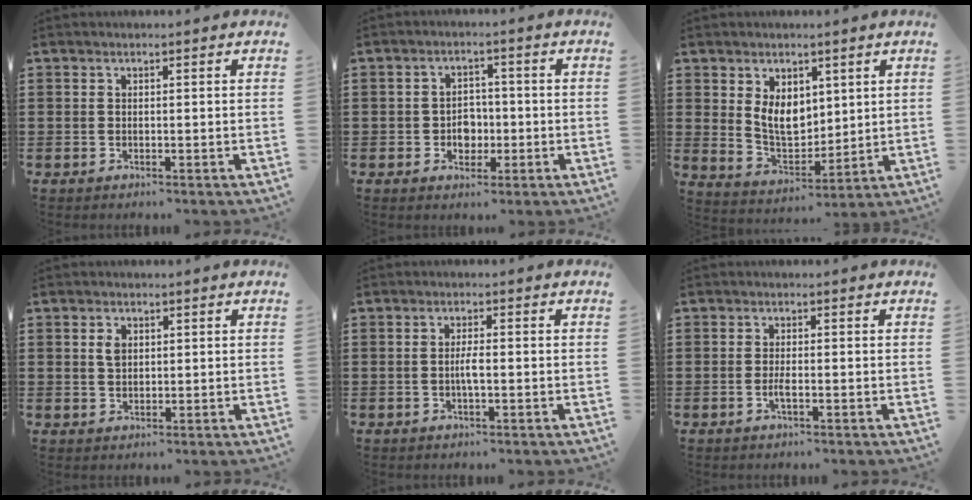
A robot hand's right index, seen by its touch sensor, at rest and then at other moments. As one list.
[{"total": 3.4, "force": [-0.9, 2.9, 1.5], "torque": [-0.029, 0.002, -0.023]}, {"total": 6.7, "force": [2.5, 4.7, 4.1], "torque": [-0.075, 0.001, 0.044]}, {"total": 2.2, "force": [0.6, 1.3, 1.6], "torque": [-0.035, 0.005, 0.012]}, {"total": 2.5, "force": [-0.5, 0.5, 2.4], "torque": [-0.052, 0.000, -0.012]}, {"total": 2.0, "force": [-0.8, 0.3, 1.8], "torque": [-0.040, -0.003, -0.016]}]